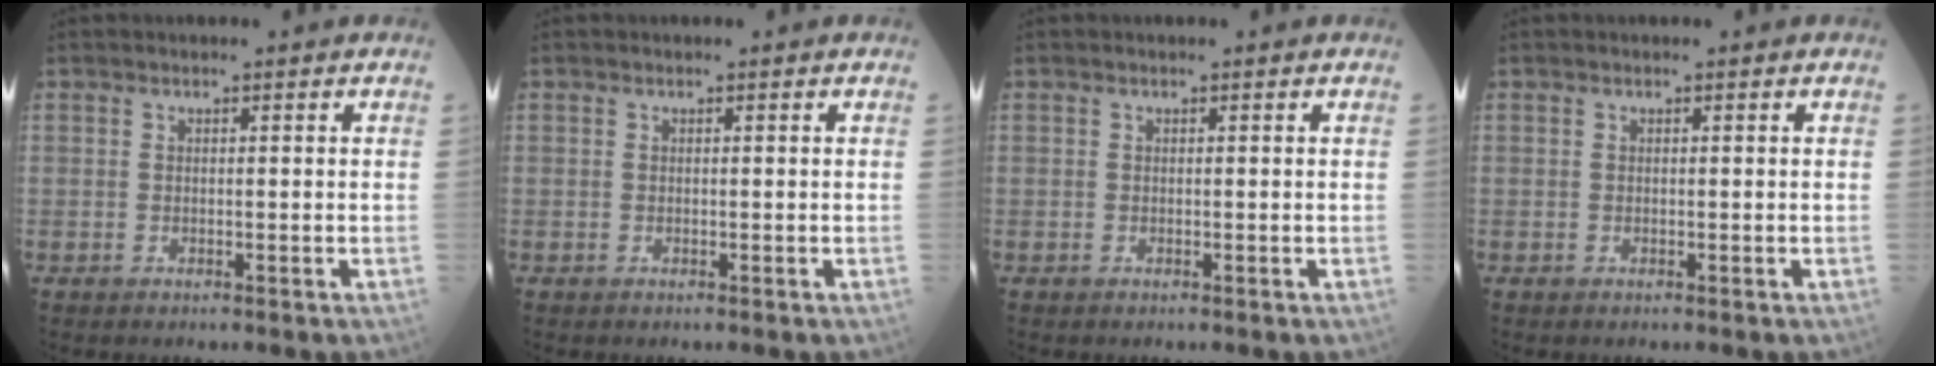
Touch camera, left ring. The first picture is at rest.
{"total": 0.0}
{"total": 0.0}
{"total": 0.0}